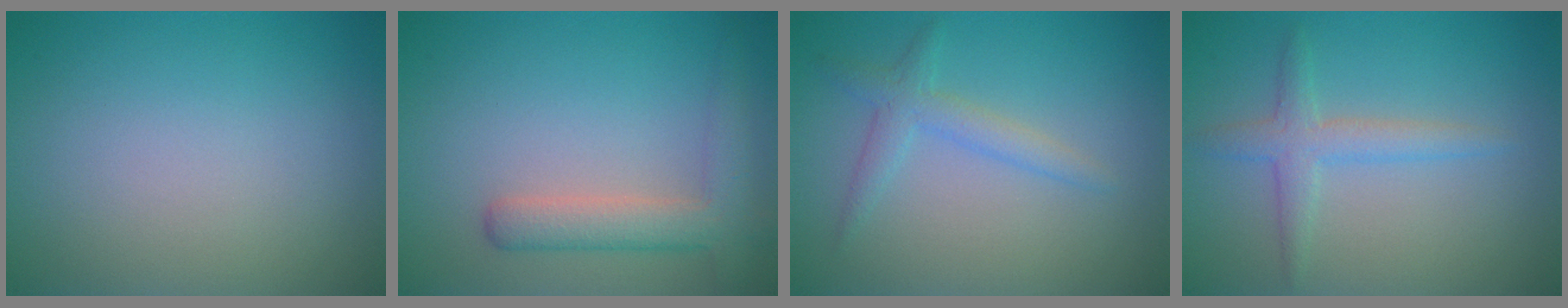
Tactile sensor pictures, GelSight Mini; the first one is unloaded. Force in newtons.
{"total": 3.8, "press": 3.7, "slide": 0.3}
{"total": 2.2, "press": 2.2, "slide": 0.1}
{"total": 2.5, "press": 2.5, "slide": 0.0}